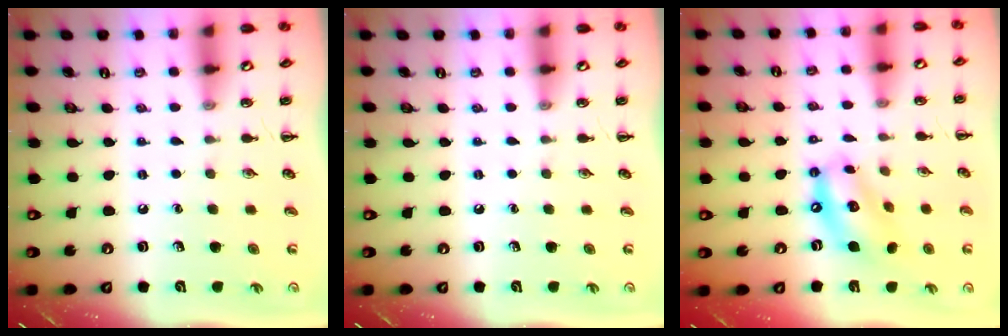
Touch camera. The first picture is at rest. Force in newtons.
{"total": 0.0}
{"total": 12.3, "press": 11.9, "slide": 3.1}